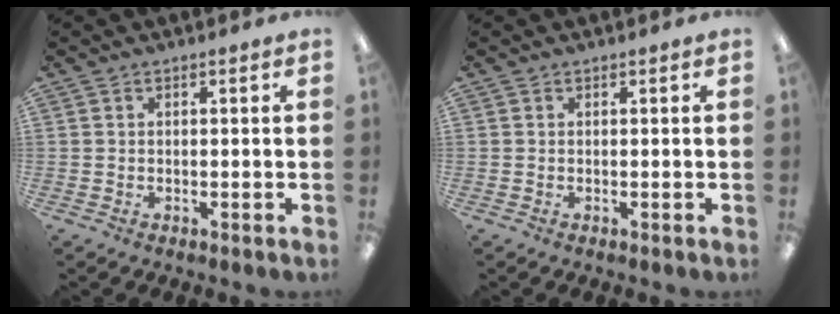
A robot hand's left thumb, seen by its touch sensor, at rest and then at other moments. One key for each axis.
{"total": 0.0}